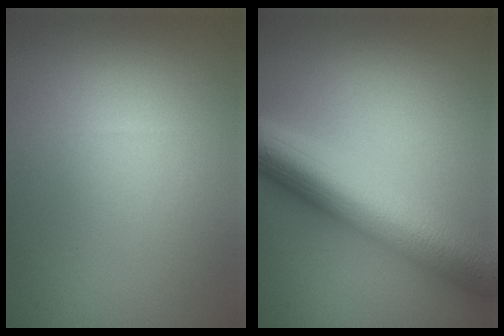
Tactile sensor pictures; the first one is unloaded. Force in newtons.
{"total": 11.2, "press": 11.2, "slide": 0.3}